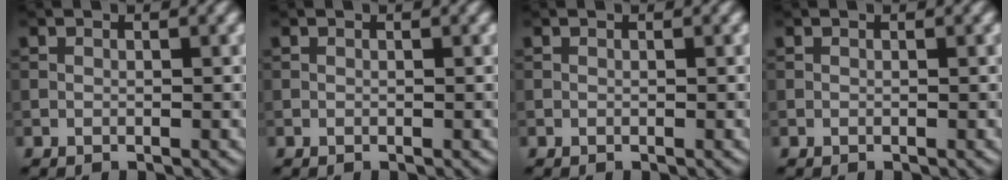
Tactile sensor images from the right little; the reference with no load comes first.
{"total": 0.0}
{"total": 0.0}
{"total": 0.0}